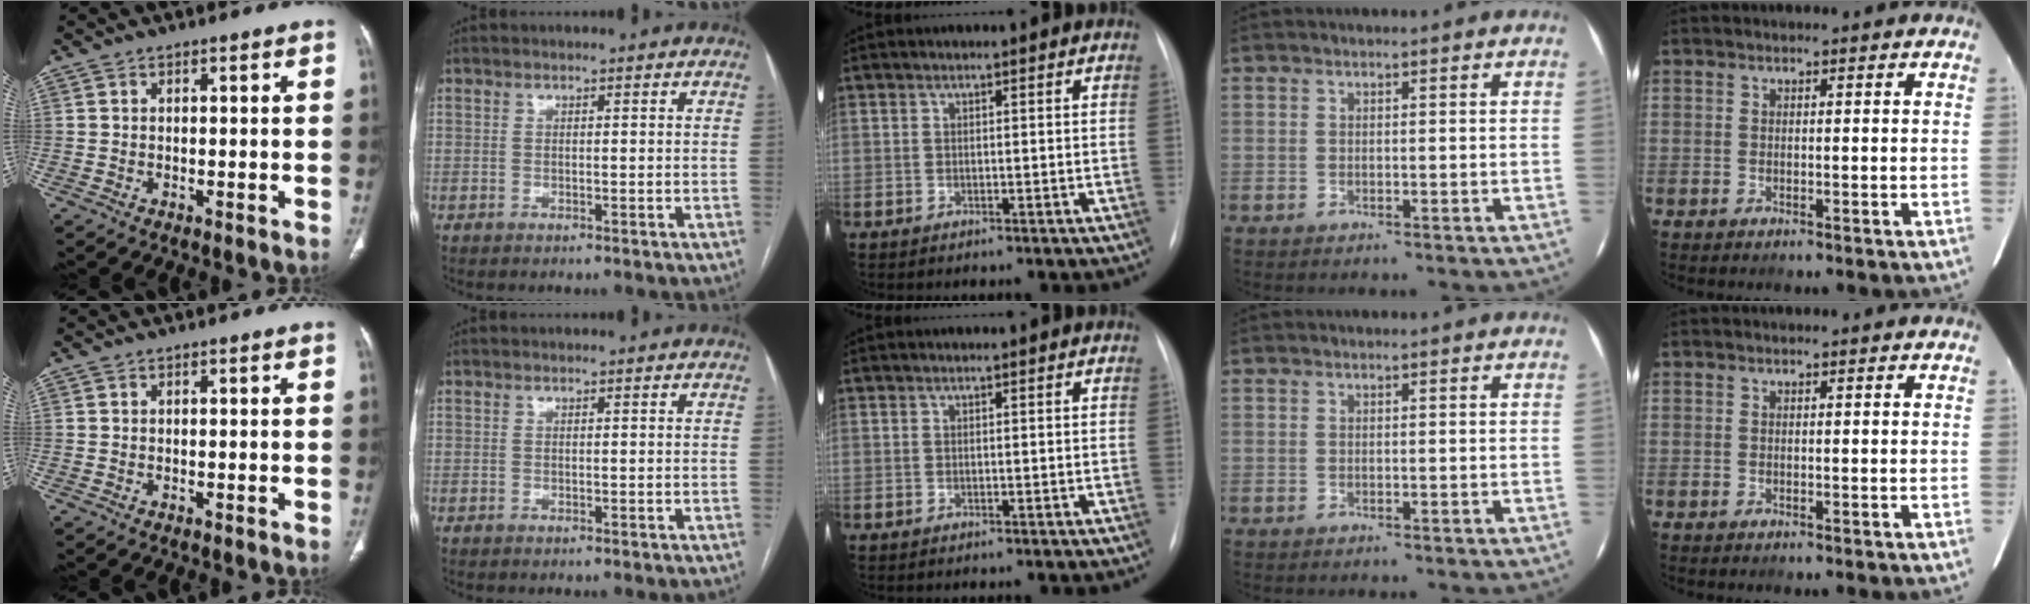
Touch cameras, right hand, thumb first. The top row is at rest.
{}